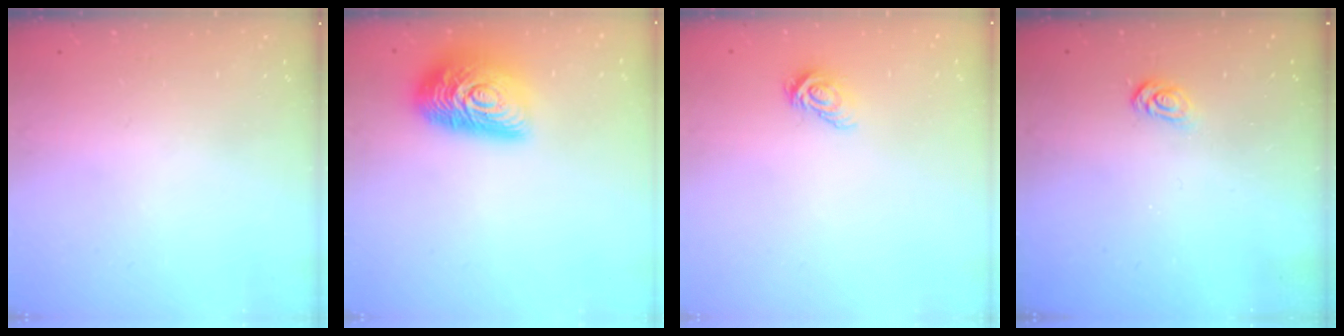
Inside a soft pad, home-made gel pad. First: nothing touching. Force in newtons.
{"total": 17.5, "press": 17.5, "slide": 0.8}
{"total": 6.7, "press": 6.7, "slide": 0.2}
{"total": 3.9, "press": 3.9, "slide": 0.4}